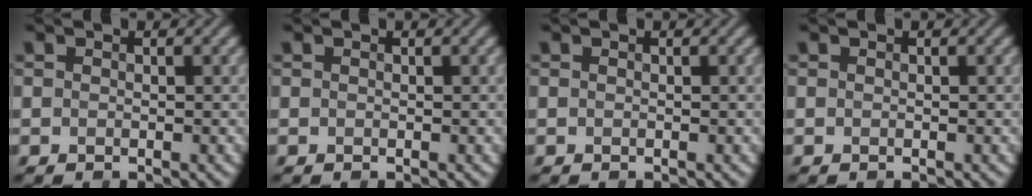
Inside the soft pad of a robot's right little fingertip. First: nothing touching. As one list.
[{"total": 0.0}, {"total": 0.0}, {"total": 0.0}]